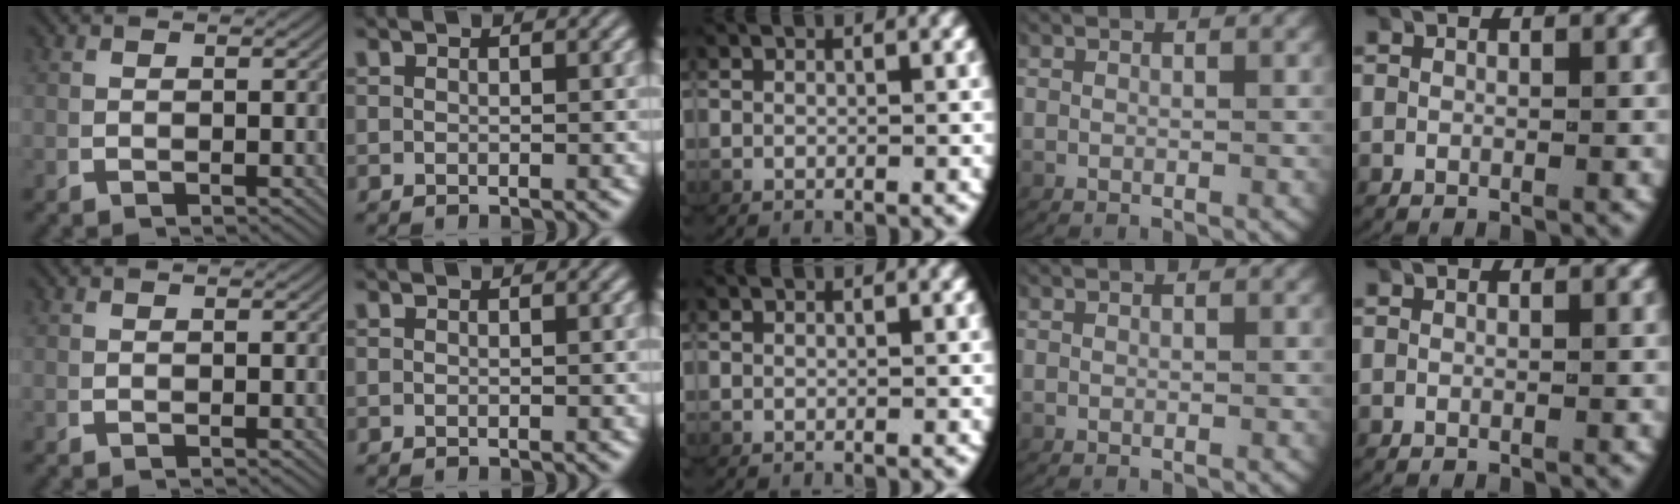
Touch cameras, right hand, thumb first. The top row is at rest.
{}